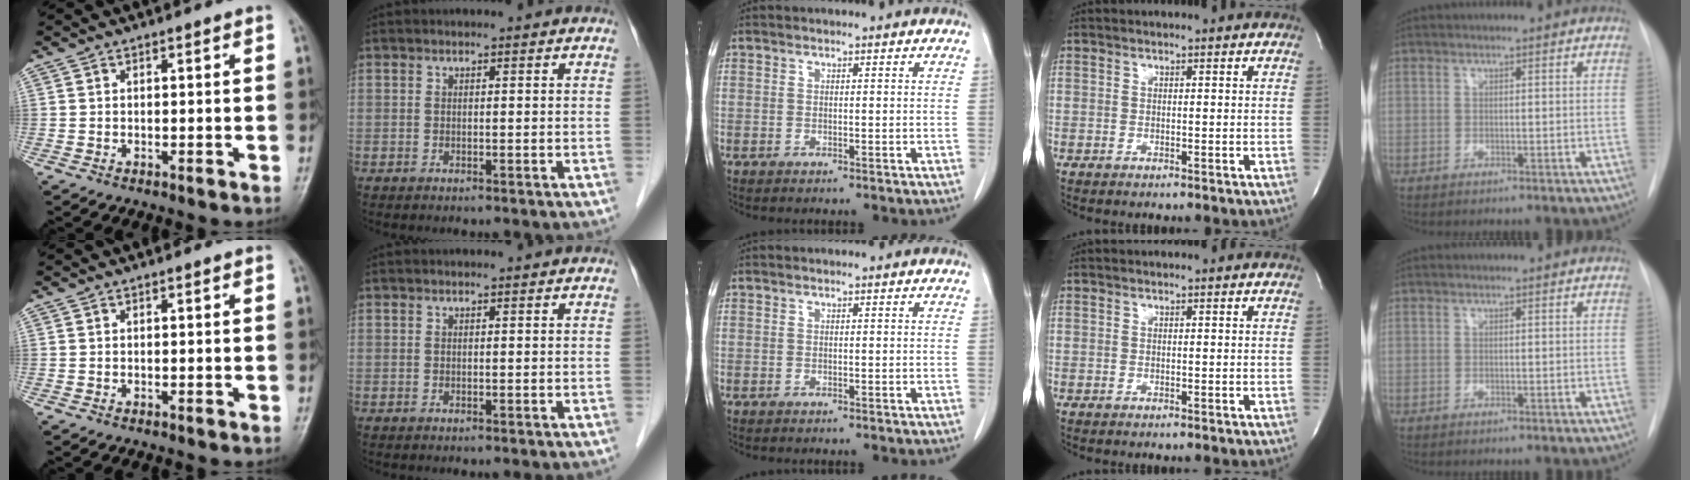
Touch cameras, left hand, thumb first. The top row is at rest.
{}